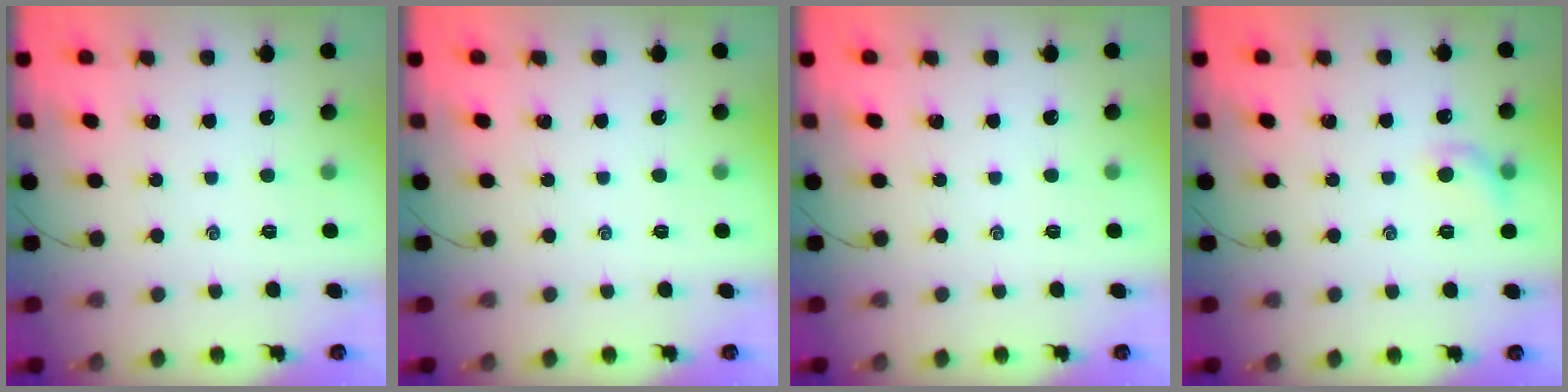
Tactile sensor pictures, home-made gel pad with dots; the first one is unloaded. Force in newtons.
{"total": 0.0}
{"total": 0.0}
{"total": 6.9, "press": 6.8, "slide": 1.3}